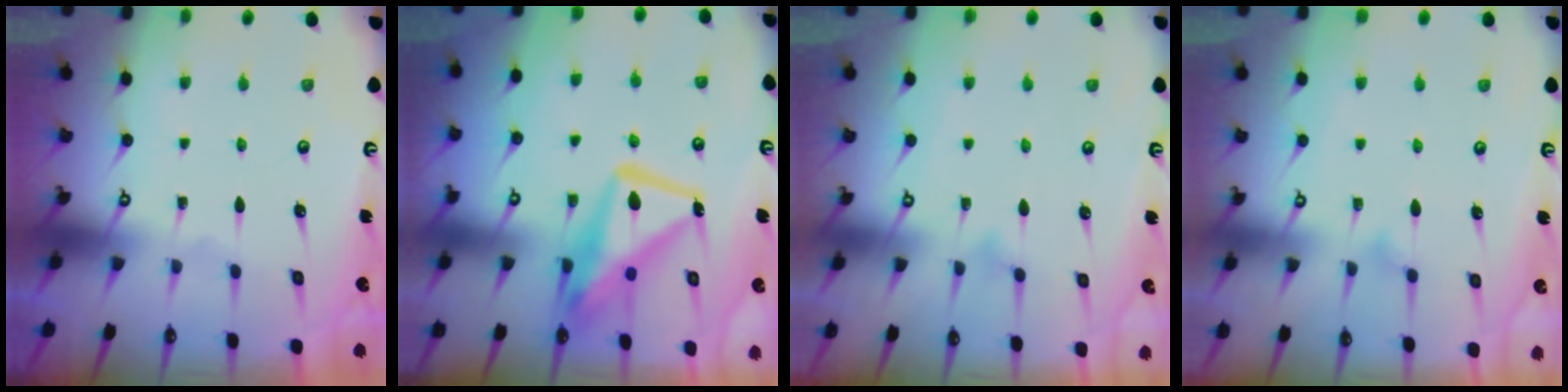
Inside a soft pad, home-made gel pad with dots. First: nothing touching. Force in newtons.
{"total": 14.6, "press": 14.5, "slide": 1.3}
{"total": 3.8, "press": 3.8, "slide": 0.4}
{"total": 9.0, "press": 9.0, "slide": 0.5}